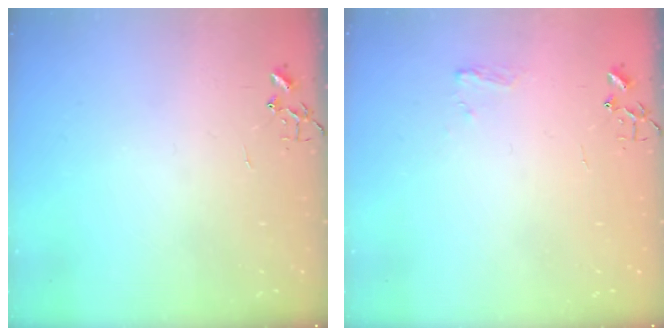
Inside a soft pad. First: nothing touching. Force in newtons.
{"total": 5.9, "press": 5.9, "slide": 0.7}